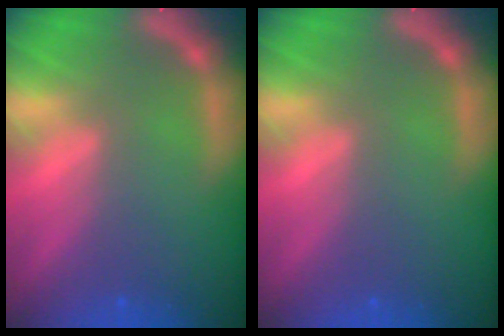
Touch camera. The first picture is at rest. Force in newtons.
{"total": 0.0}